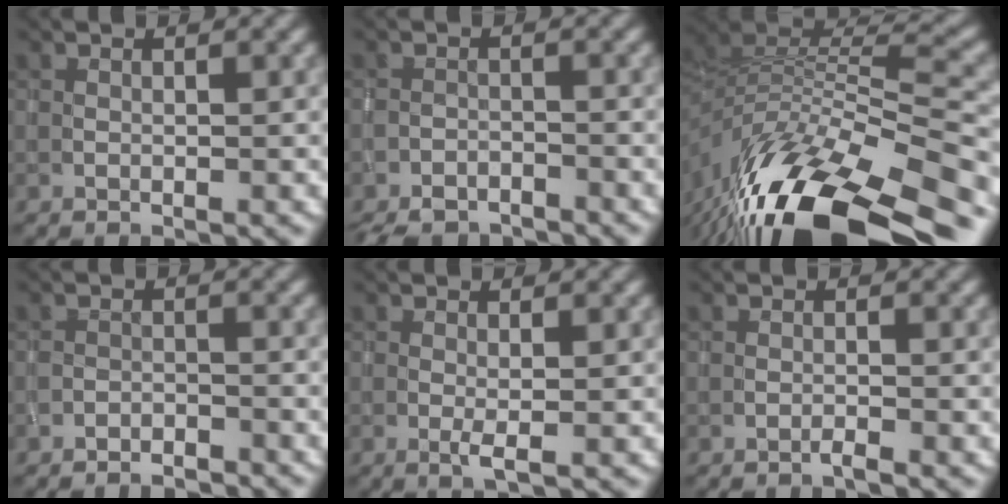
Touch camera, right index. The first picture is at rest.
{"total": 4.0, "force": [-3.7, 1.4, 0.5], "torque": [-0.003, -0.007, -0.063]}
{"total": 14.8, "force": [-9.3, 5.3, 10.2], "torque": [-0.202, 0.008, -0.155]}
{"total": 2.0, "force": [-2.0, 0.3, 0.0], "torque": [0.006, 0.002, -0.035]}
{"total": 1.1, "force": [-0.3, 0.0, 1.1], "torque": [-0.023, -0.003, -0.006]}
{"total": 0.8, "force": [-0.7, -0.1, 0.3], "torque": [-0.003, 0.003, -0.015]}